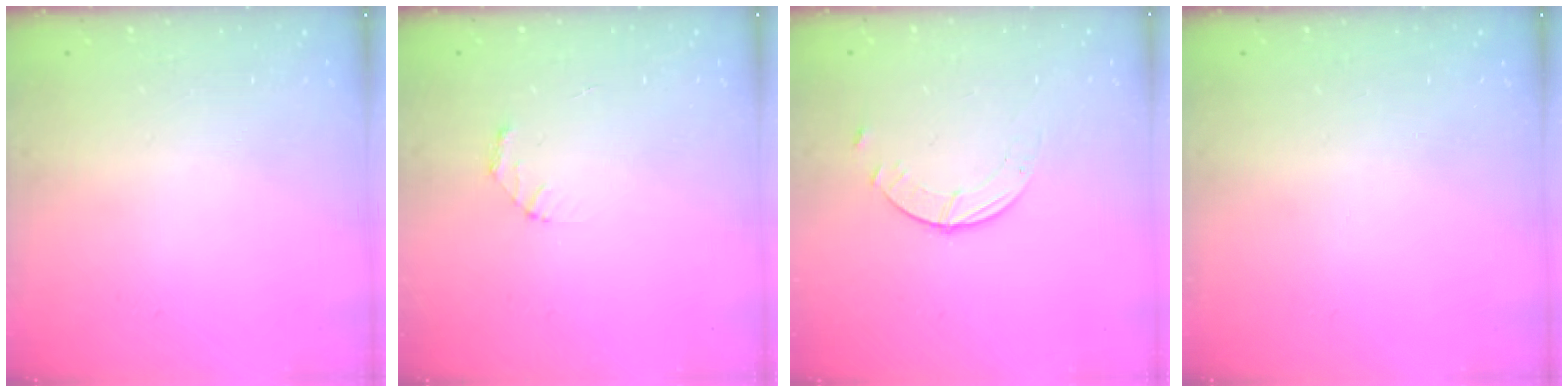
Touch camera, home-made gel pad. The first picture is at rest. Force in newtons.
{"total": 2.1, "press": 2.1, "slide": 0.2}
{"total": 2.5, "press": 2.5, "slide": 0.3}
{"total": 0.0}